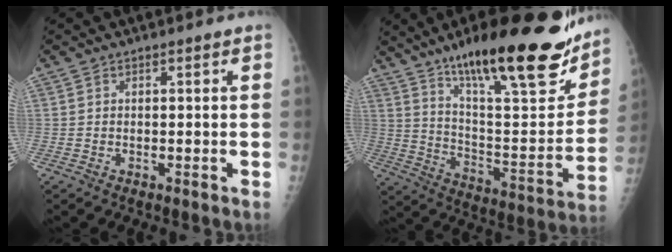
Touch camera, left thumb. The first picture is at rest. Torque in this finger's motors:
{"motor_torque": [0.42, 0.33, 1.44, -1.32, 0.12]}